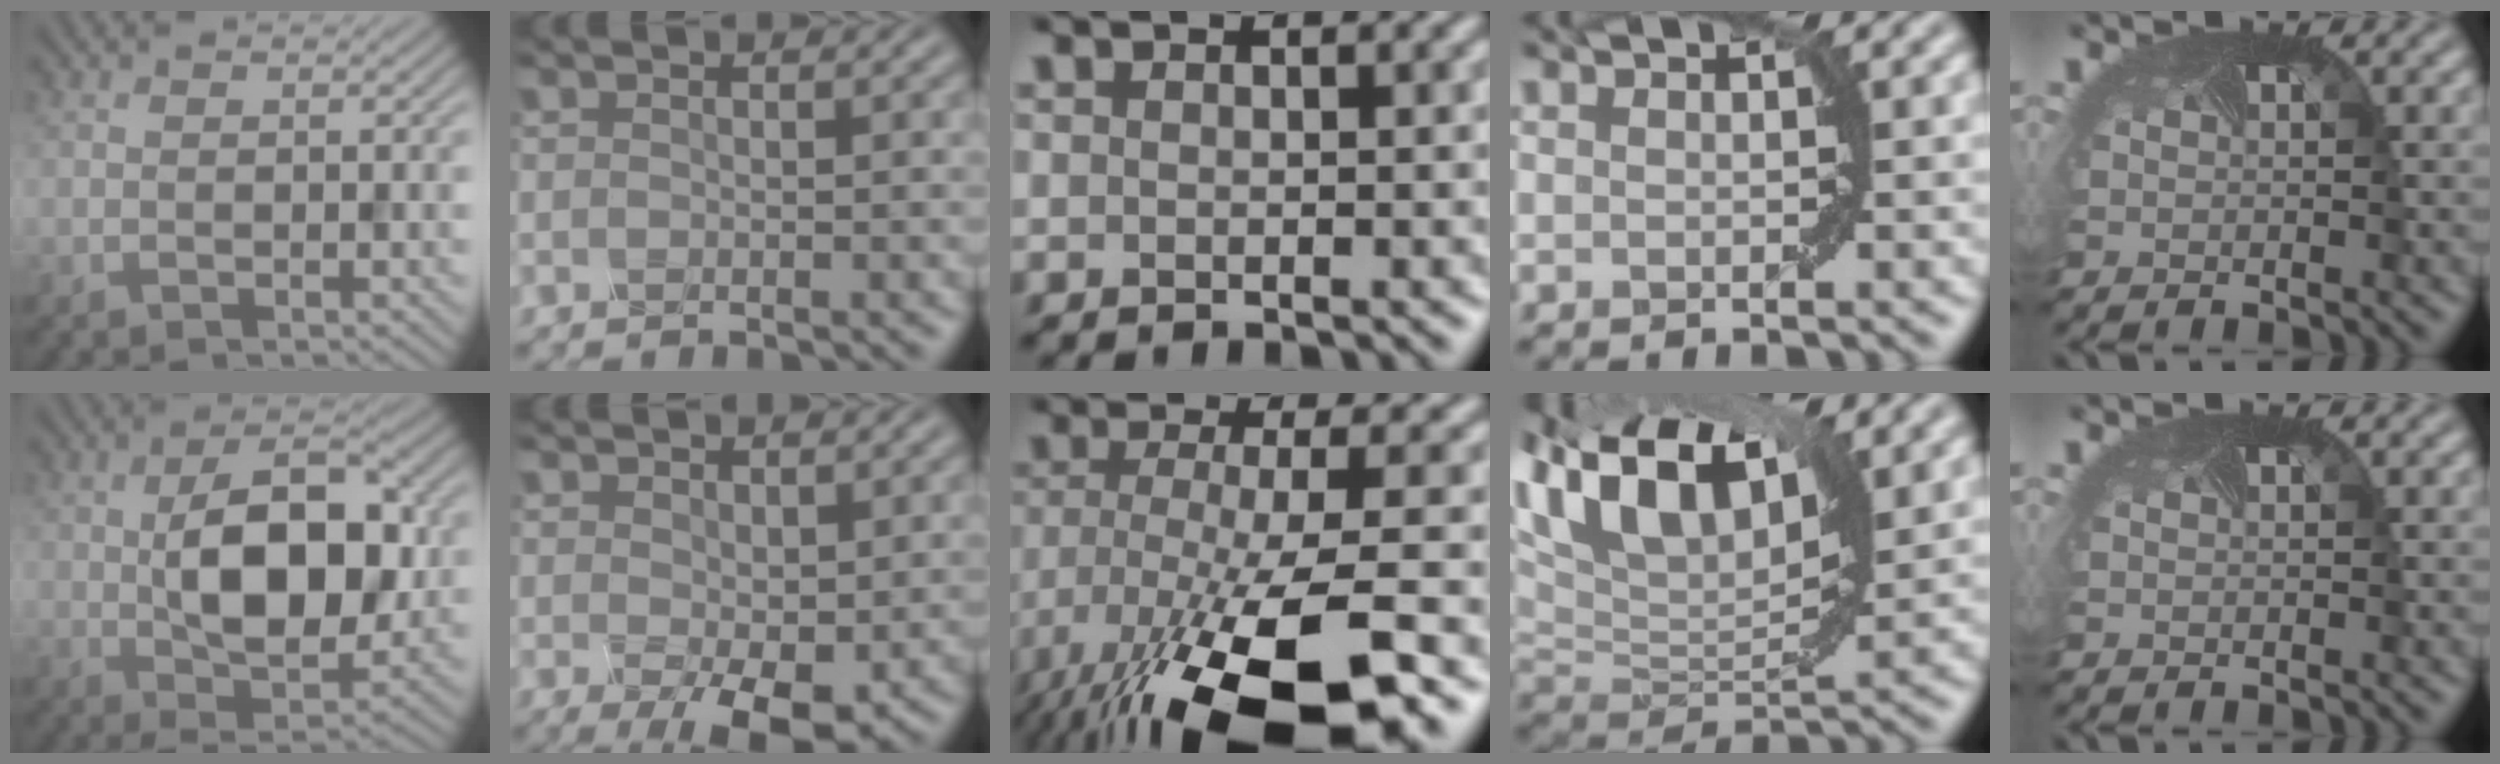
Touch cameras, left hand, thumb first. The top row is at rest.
{"thumb": {"total": 11.0, "force": [0.3, 5.7, 9.4], "torque": [-0.156, 0.004, 0.007]}, "index": {"total": 4.3, "force": [0.0, 2.1, 3.8], "torque": [-0.075, -0.010, 0.008]}, "middle": {"total": 14.2, "force": [-7.8, 3.8, 11.2], "torque": [-0.214, -0.034, -0.128]}, "ring": {"total": 11.8, "force": [6.5, 5.4, 8.2], "torque": [-0.163, 0.029, 0.113]}}